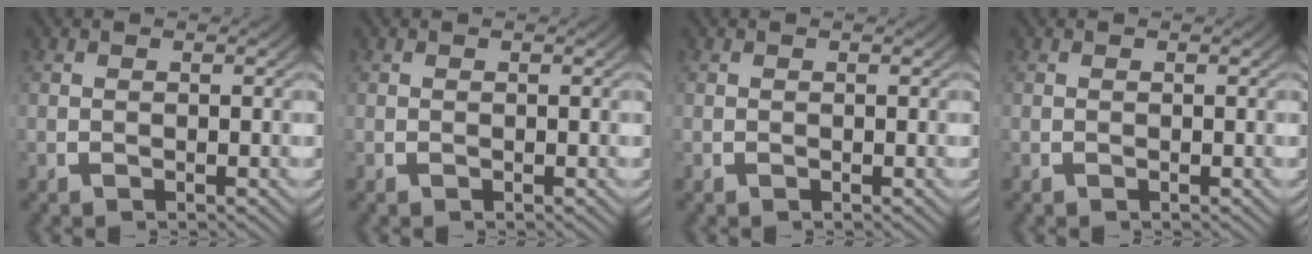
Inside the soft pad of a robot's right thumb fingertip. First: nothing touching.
{"total": 0.0}
{"total": 0.0}
{"total": 0.0}